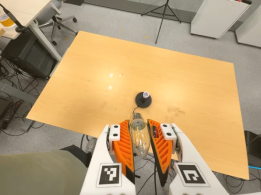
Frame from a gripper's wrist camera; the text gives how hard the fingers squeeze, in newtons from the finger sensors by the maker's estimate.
{"total": 19.1, "left": 19.9, "right": 18.2}